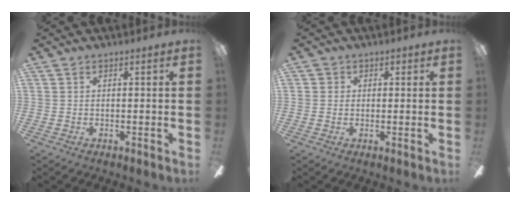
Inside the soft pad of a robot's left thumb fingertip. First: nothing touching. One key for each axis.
{"total": 1.7, "fx": 0.1, "fy": 1.7, "fz": 0.2, "tx": 0.003, "ty": 0.004, "tz": -0.002}